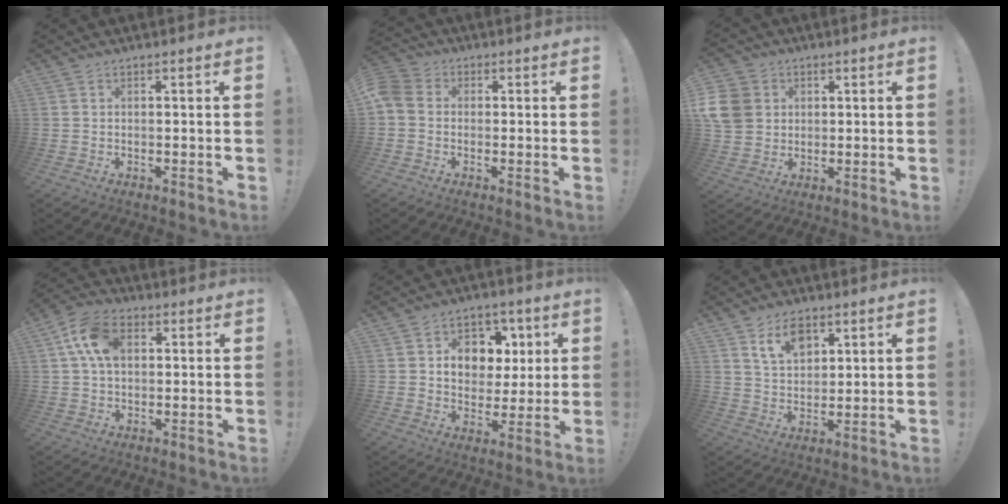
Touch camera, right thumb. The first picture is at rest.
{"total": 5.4, "force": [-0.4, 4.5, 3.1], "torque": [-0.073, 0.010, -0.005]}
{"total": 9.8, "force": [2.4, 8.5, 4.2], "torque": [-0.083, -0.002, 0.050]}
{"total": 11.4, "force": [2.7, 7.5, 8.1], "torque": [-0.143, 0.015, 0.056]}
{"total": 10.1, "force": [3.0, 8.8, 3.8], "torque": [-0.051, -0.010, 0.062]}
{"total": 8.9, "force": [5.2, 5.4, 4.9], "torque": [-0.082, -0.017, 0.097]}